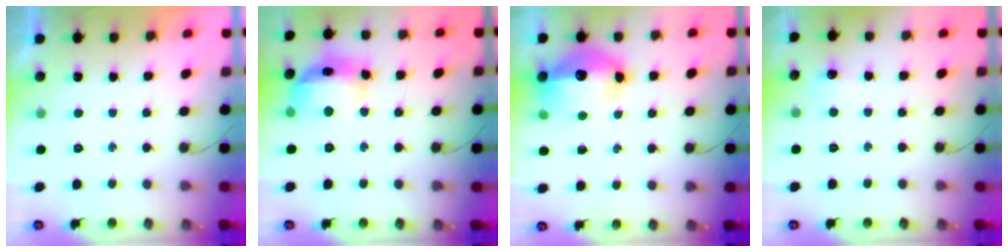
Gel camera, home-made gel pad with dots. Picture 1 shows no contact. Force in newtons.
{"total": 15.8, "press": 15.7, "slide": 1.2}
{"total": 16.3, "press": 16.2, "slide": 1.6}
{"total": 5.0, "press": 4.9, "slide": 0.7}